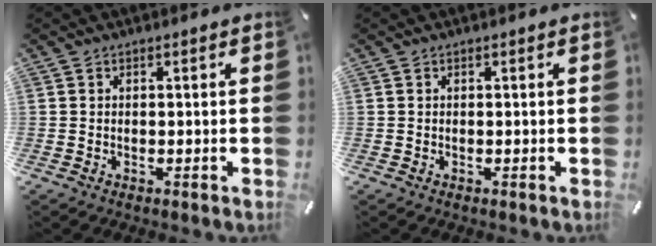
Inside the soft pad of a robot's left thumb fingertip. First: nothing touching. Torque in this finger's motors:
{"motor_torque": [0.00, 0.00, 0.00, 0.00, 0.00]}